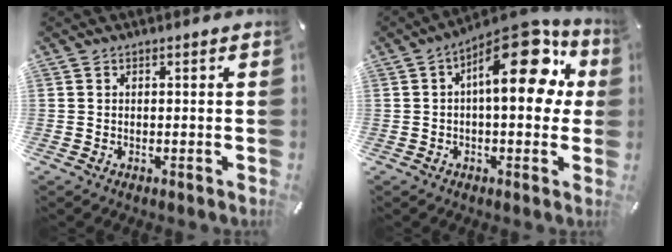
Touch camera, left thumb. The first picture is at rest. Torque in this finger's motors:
{"motor_torque": [0.82, 0.88, 2.19, -0.58, 0.37]}